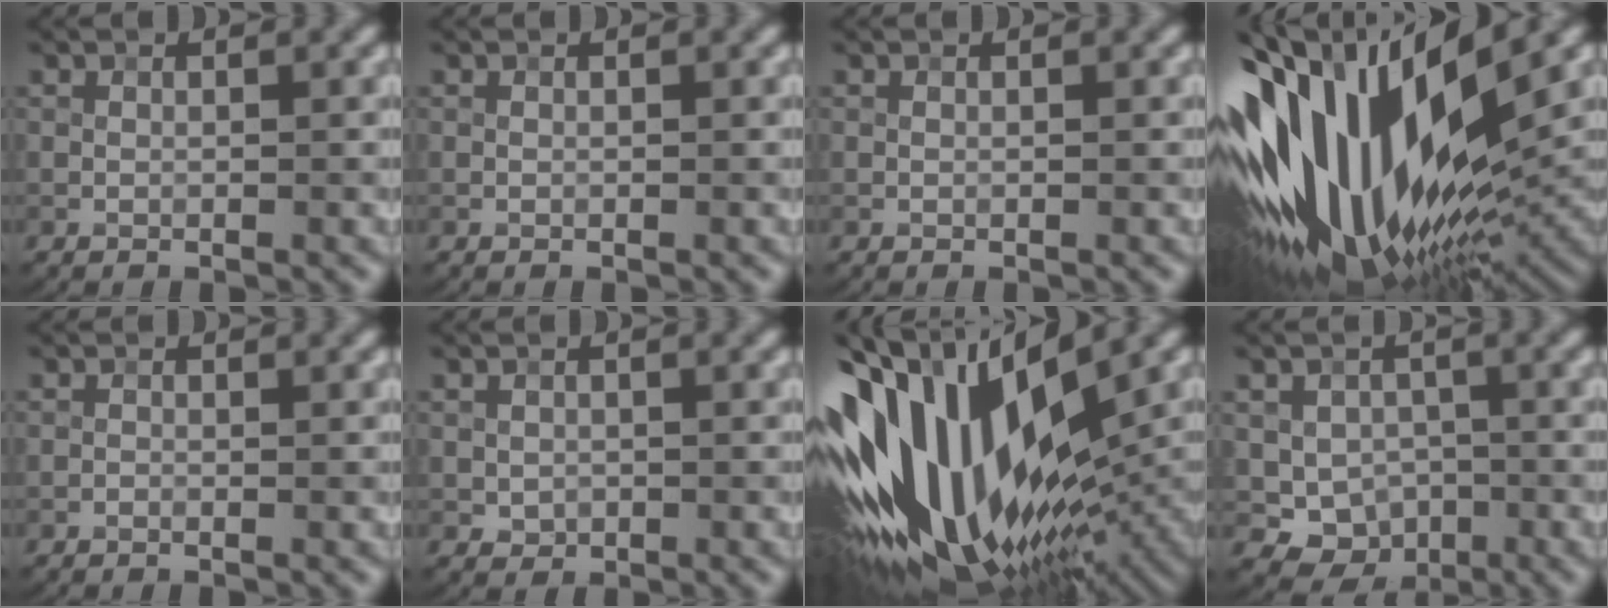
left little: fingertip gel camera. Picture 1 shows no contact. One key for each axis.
{"total": 0.0}
{"total": 0.0}
{"total": 16.9, "fx": 0.6, "fy": 7.5, "fz": 15.1, "tx": -0.288, "ty": -0.013, "tz": 0.004}
{"total": 0.0}
{"total": 1.1, "fx": 0.1, "fy": 1.0, "fz": 0.5, "tx": -0.011, "ty": -0.003, "tz": 0.006}
{"total": 16.9, "fx": -0.1, "fy": 8.9, "fz": 14.4, "tx": -0.275, "ty": -0.005, "tz": -0.005}
{"total": 5.0, "fx": -0.8, "fy": 4.2, "fz": 2.4, "tx": -0.027, "ty": -0.005, "tz": -0.012}